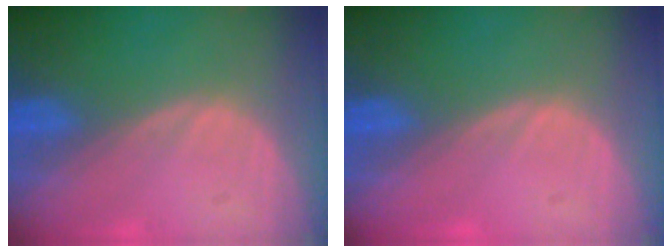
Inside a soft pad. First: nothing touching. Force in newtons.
{"total": 0.5, "press": 0.1, "slide": 0.5}